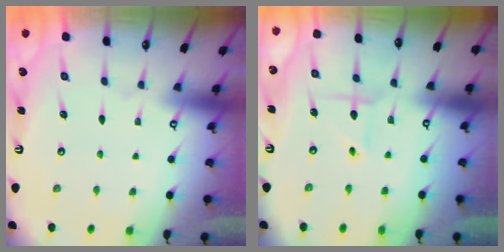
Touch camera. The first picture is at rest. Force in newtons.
{"total": 2.8, "press": 2.8, "slide": 0.3}